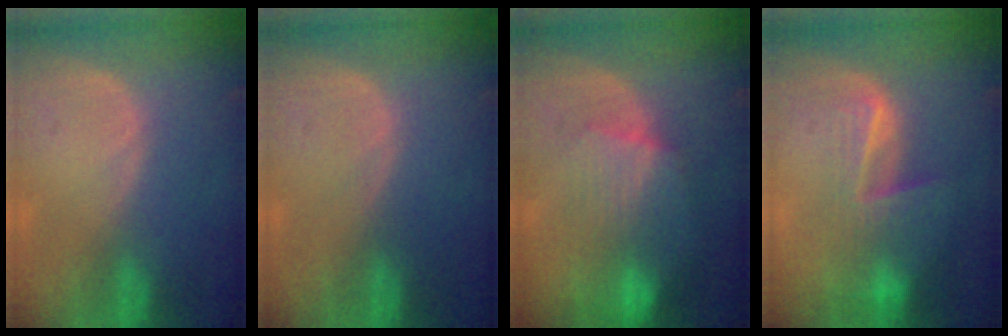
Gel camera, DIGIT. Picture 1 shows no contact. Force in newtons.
{"total": 0.0}
{"total": 8.4, "press": 8.0, "slide": 2.7}
{"total": 6.7, "press": 6.4, "slide": 2.2}